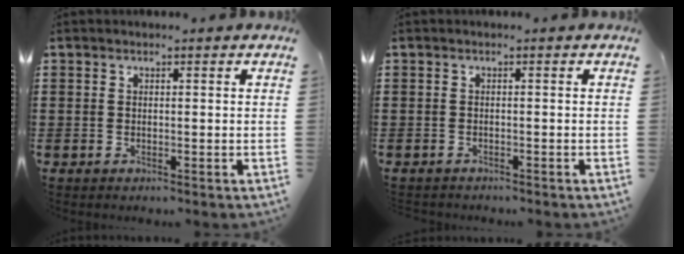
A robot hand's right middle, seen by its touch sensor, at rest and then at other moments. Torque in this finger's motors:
{"motor_torque": [0.55, -0.08, 0.67, 0.09]}